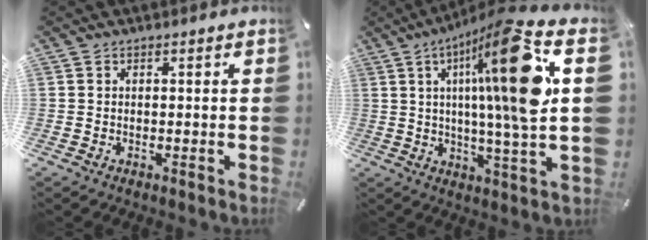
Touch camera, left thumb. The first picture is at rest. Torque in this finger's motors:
{"motor_torque": [2.68, 2.33, 2.76, -0.01, 0.39]}